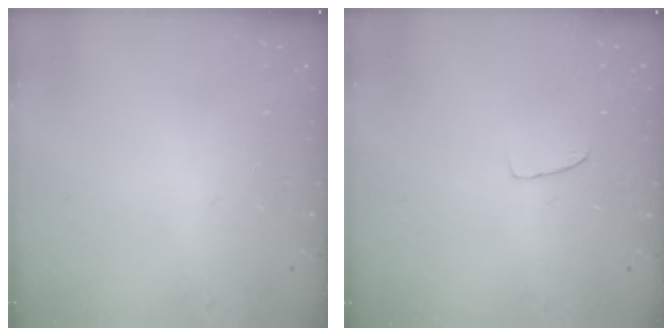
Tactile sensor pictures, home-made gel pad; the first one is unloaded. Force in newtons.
{"total": 2.6, "press": 2.6, "slide": 0.2}